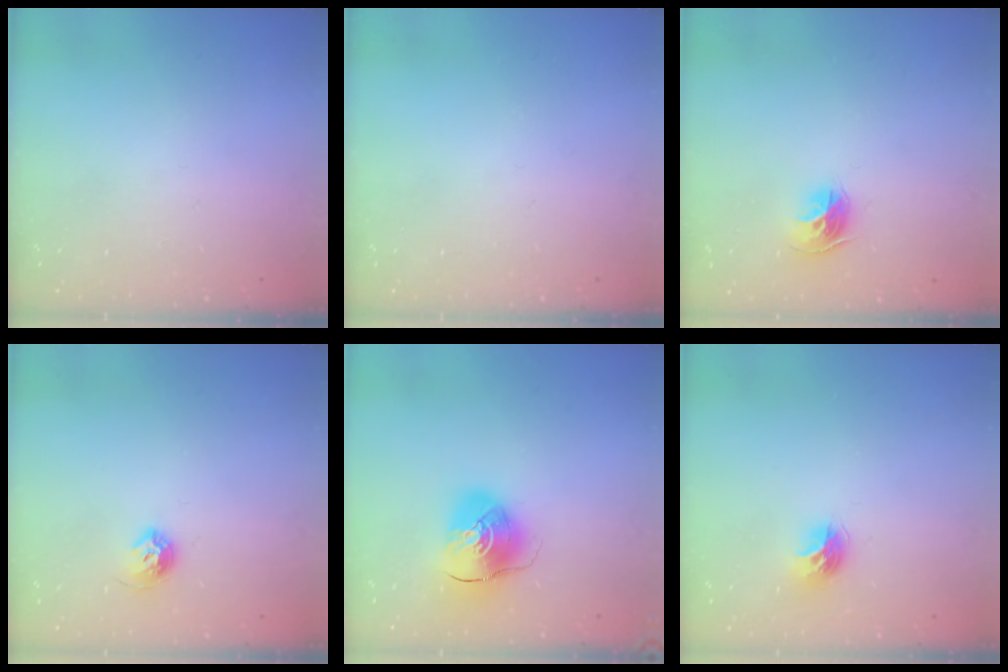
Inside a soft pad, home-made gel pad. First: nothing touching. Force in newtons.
{"total": 0.0}
{"total": 9.2, "press": 9.1, "slide": 0.9}
{"total": 7.6, "press": 7.5, "slide": 1.1}
{"total": 11.3, "press": 11.2, "slide": 1.4}
{"total": 8.6, "press": 8.6, "slide": 0.0}